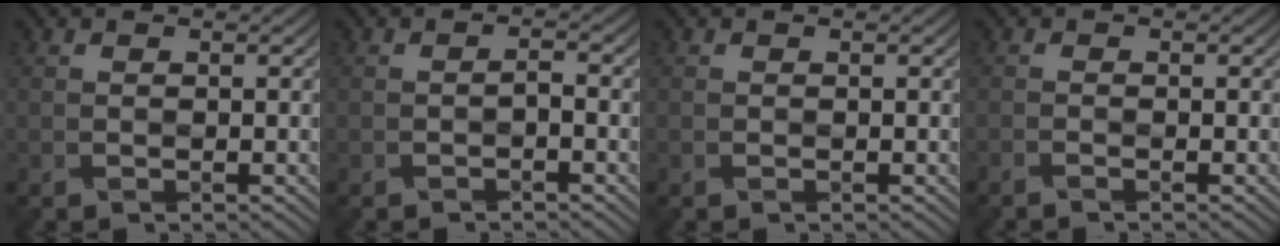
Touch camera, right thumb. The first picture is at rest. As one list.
[{"total": 0.9, "force": [-0.8, 0.0, 0.4], "torque": [-0.004, 0.006, -0.014]}, {"total": 0.0}, {"total": 0.8, "force": [-0.7, 0.1, 0.4], "torque": [-0.003, 0.005, -0.019]}]